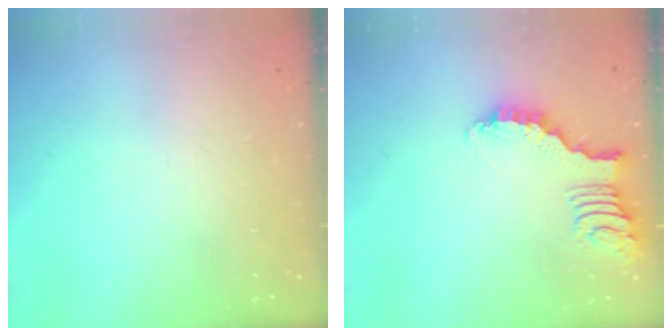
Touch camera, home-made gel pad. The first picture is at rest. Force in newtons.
{"total": 2.4, "press": 2.4, "slide": 0.4}